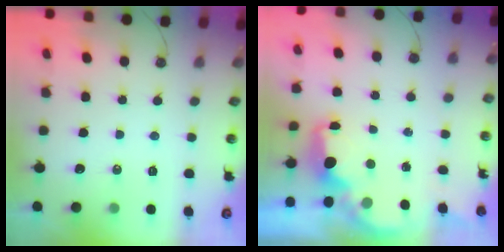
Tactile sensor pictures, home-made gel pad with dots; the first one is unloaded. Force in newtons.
{"total": 2.5, "press": 2.3, "slide": 0.7}